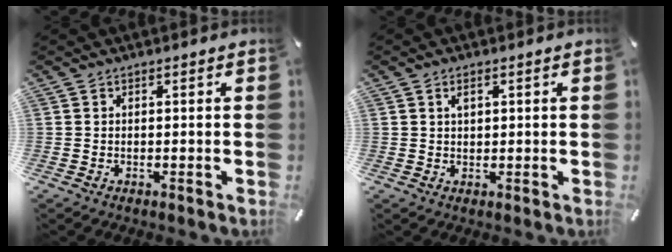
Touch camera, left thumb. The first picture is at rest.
{"total": 2.2, "force": [0.9, 1.4, 1.5], "torque": [-0.025, 0.002, 0.013]}